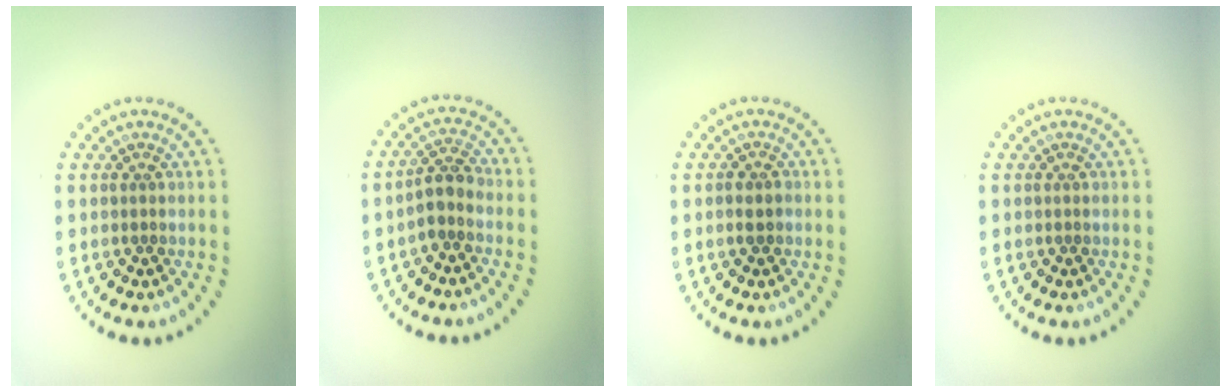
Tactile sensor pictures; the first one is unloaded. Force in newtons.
{"total": 2.4, "press": 1.9, "slide": 1.5}
{"total": 1.3, "press": 1.3, "slide": 0.3}
{"total": 0.0}